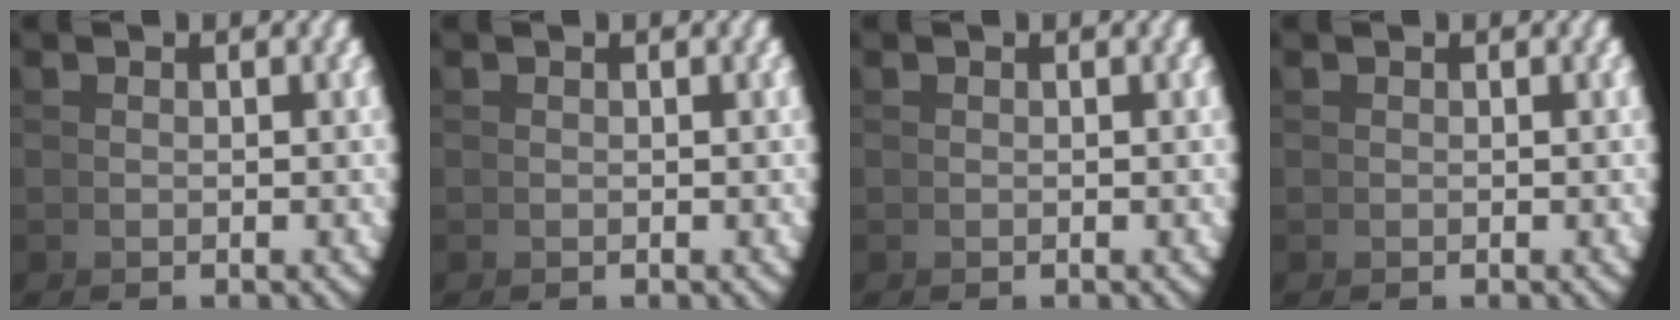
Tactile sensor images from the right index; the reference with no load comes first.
{"total": 0.0}
{"total": 0.0}
{"total": 0.0}